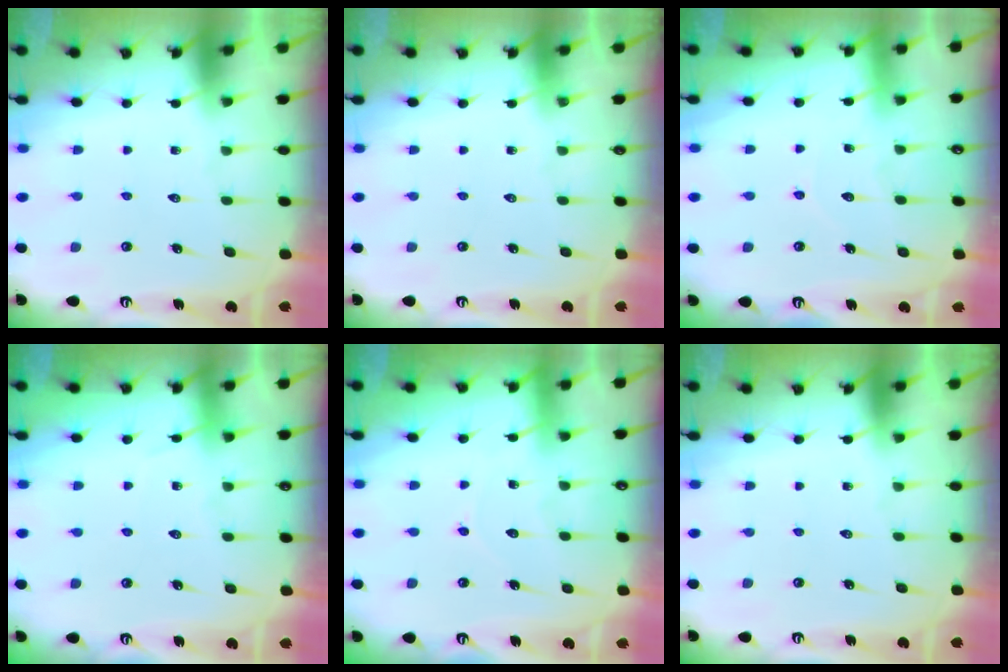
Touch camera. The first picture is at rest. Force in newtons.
{"total": 0.0}
{"total": 5.5, "press": 5.4, "slide": 0.5}
{"total": 3.7, "press": 3.7, "slide": 0.5}
{"total": 4.6, "press": 4.6, "slide": 0.1}
{"total": 0.0}